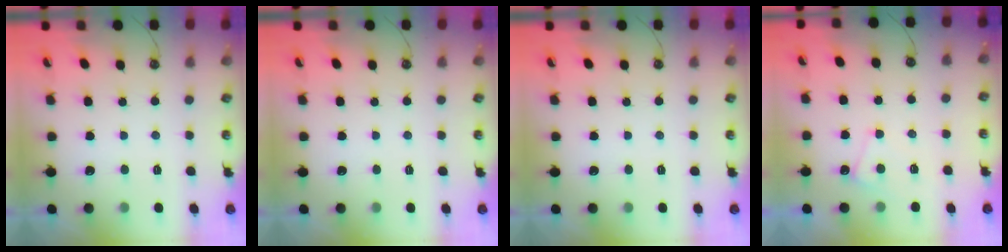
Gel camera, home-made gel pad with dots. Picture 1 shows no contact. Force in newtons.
{"total": 0.0}
{"total": 0.0}
{"total": 0.9, "press": 0.7, "slide": 0.5}